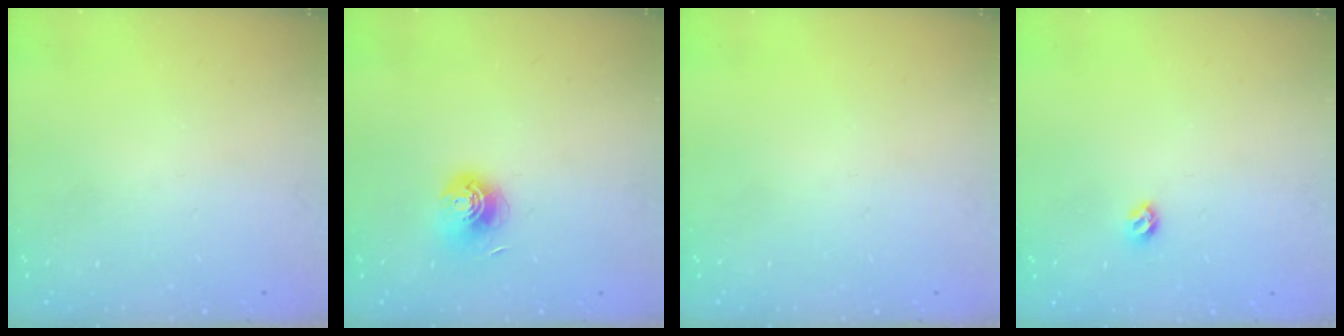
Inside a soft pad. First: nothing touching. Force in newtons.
{"total": 7.0, "press": 7.0, "slide": 0.5}
{"total": 0.0}
{"total": 5.3, "press": 5.3, "slide": 0.7}